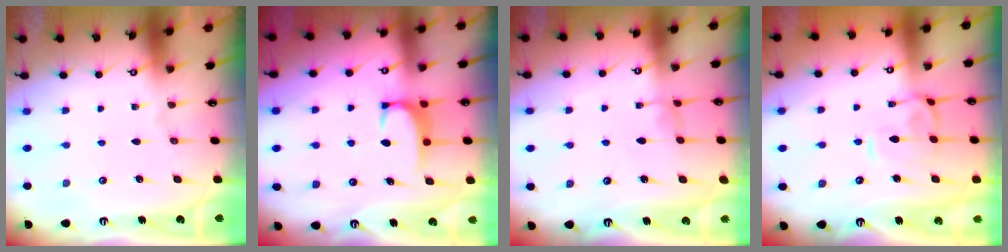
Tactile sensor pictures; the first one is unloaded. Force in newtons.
{"total": 1.7, "press": 1.6, "slide": 0.5}
{"total": 0.7, "press": 0.4, "slide": 0.6}
{"total": 1.4, "press": 1.2, "slide": 0.7}